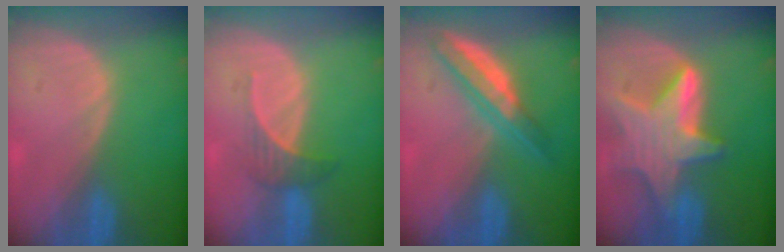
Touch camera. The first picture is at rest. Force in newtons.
{"total": 3.2, "press": 3.1, "slide": 0.9}
{"total": 5.8, "press": 5.5, "slide": 1.9}
{"total": 9.5, "press": 9.5, "slide": 0.6}